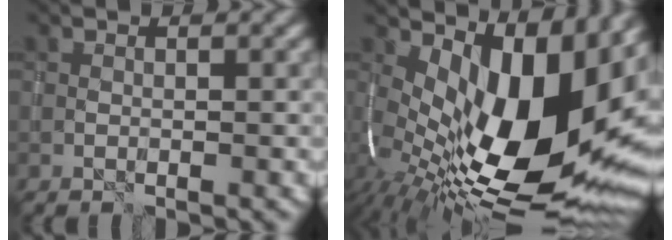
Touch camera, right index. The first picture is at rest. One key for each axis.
{"total": 18.3, "fx": 1.6, "fy": 9.3, "fz": 15.6, "tx": -0.248, "ty": -0.003, "tz": 0.027}